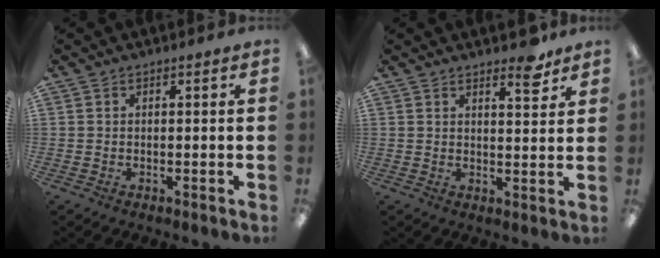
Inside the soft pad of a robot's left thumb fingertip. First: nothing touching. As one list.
[{"total": 5.0, "force": [4.1, 1.5, 2.4], "torque": [-0.017, -0.030, 0.066]}]